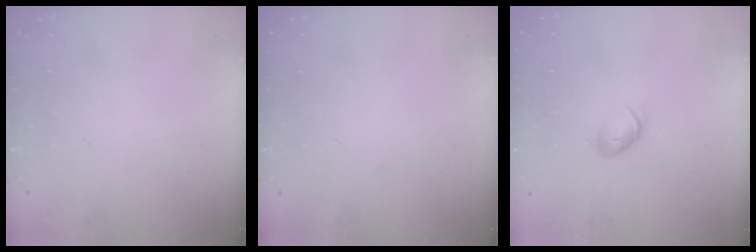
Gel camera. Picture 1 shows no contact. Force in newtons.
{"total": 0.0}
{"total": 5.6, "press": 5.6, "slide": 1.0}